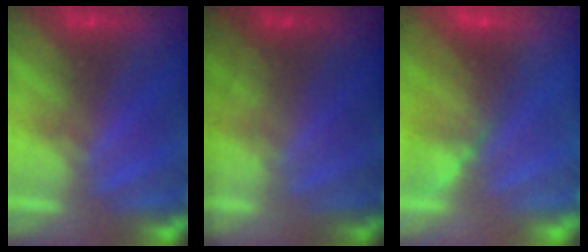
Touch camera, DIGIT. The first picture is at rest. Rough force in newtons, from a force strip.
{"total": 1.8}
{"total": 8.7}